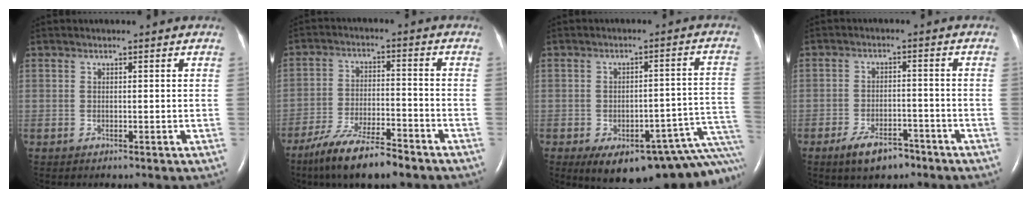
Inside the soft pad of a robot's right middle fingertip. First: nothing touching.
{"total": 11.3, "force": [-8.7, 1.9, 7.0], "torque": [-0.129, -0.023, -0.153]}
{"total": 18.8, "force": [-12.4, 5.9, 12.7], "torque": [-0.073, 0.042, -0.139]}
{"total": 5.9, "force": [-4.2, 2.6, 3.3], "torque": [-0.067, 0.000, -0.066]}